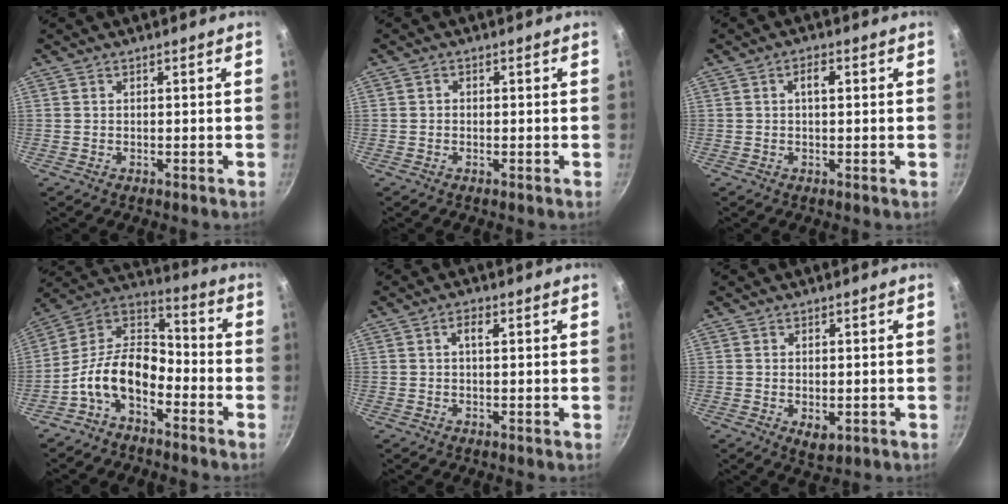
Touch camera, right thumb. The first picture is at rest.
{"total": 1.0, "force": [-0.1, 0.9, 0.4], "torque": [-0.005, 0.004, -0.005]}
{"total": 2.7, "force": [0.5, 1.2, 2.3], "torque": [-0.037, 0.007, 0.004]}
{"total": 13.7, "force": [-6.0, 8.1, 9.2], "torque": [-0.154, 0.076, -0.140]}
{"total": 2.1, "force": [0.6, 0.8, 1.9], "torque": [-0.033, 0.005, 0.008]}
{"total": 3.3, "force": [-0.5, 1.9, 2.6], "torque": [-0.039, -0.012, -0.003]}